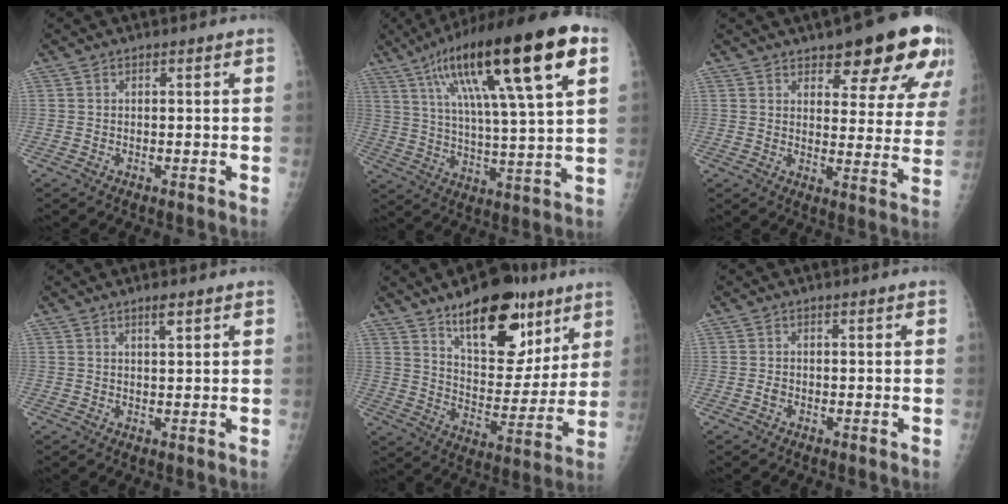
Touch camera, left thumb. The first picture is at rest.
{"total": 25.3, "force": [11.4, 5.0, 22.0], "torque": [-0.360, -0.002, 0.184]}
{"total": 17.1, "force": [10.8, 6.1, 11.8], "torque": [-0.106, -0.048, 0.133]}
{"total": 1.9, "force": [1.2, 0.4, 1.4], "torque": [-0.021, -0.007, 0.021]}
{"total": 19.6, "force": [11.7, 9.6, 12.5], "torque": [-0.127, -0.065, 0.186]}
{"total": 0.9, "force": [-0.5, 0.6, 0.3], "torque": [-0.006, 0.001, -0.010]}